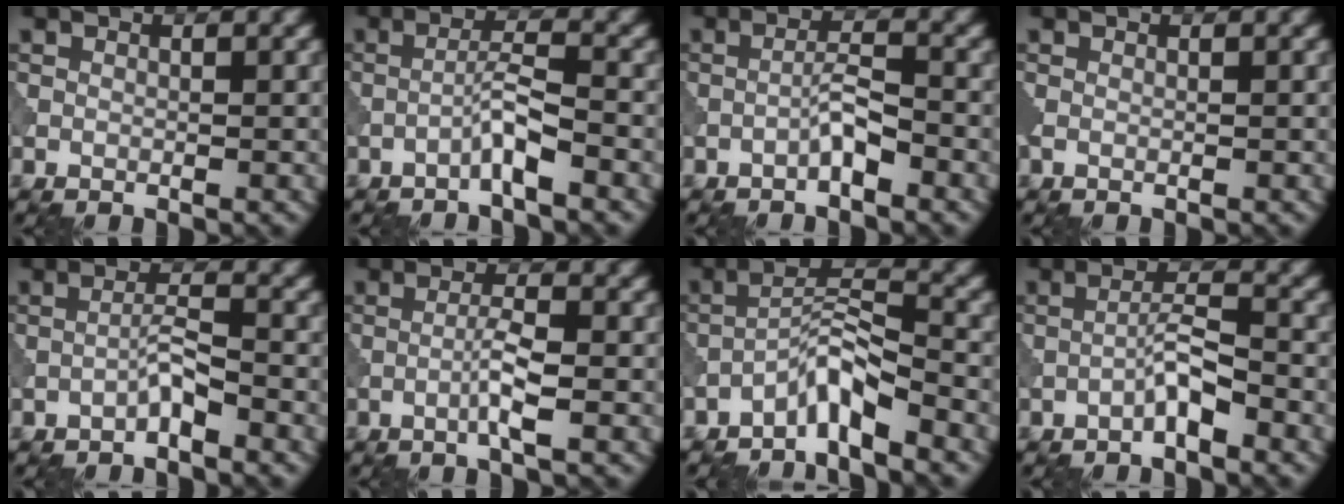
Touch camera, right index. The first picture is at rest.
{"total": 2.5, "force": [-1.4, 0.0, 2.1], "torque": [-0.042, 0.016, -0.032]}
{"total": 2.1, "force": [-1.2, 0.2, 1.6], "torque": [-0.031, 0.012, -0.026]}
{"total": 0.8, "force": [-0.2, 0.3, 0.8], "torque": [-0.012, -0.003, -0.008]}
{"total": 1.8, "force": [-1.2, 0.1, 1.4], "torque": [-0.027, 0.013, -0.026]}
{"total": 2.5, "force": [-0.9, 0.0, 2.3], "torque": [-0.047, 0.008, -0.022]}
{"total": 4.2, "force": [-3.1, 0.7, 2.7], "torque": [-0.049, 0.016, -0.066]}
{"total": 2.4, "force": [-1.5, 0.2, 1.9], "torque": [-0.037, 0.015, -0.031]}